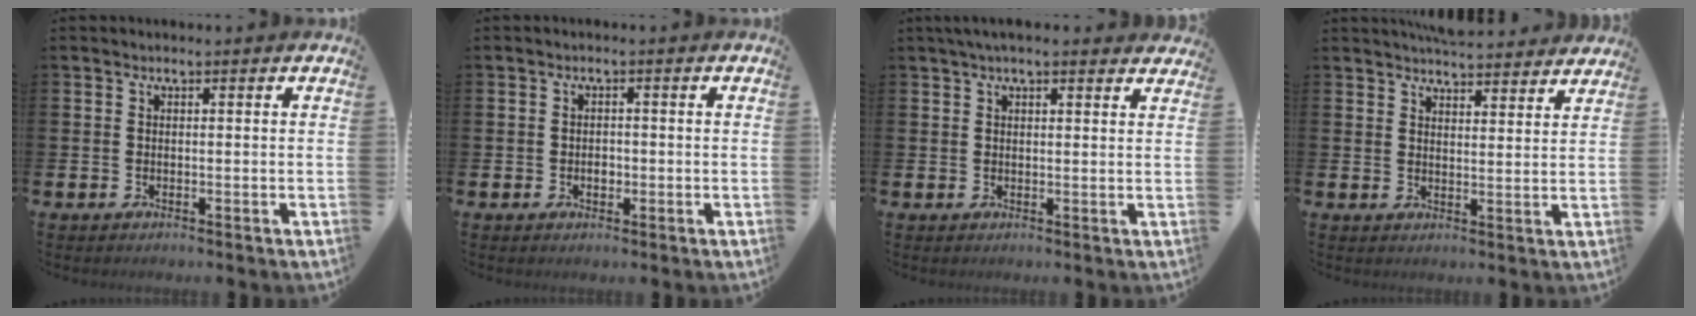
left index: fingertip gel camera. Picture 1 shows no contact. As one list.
[{"total": 1.4, "force": [-0.3, 1.1, 0.9], "torque": [-0.008, 0.002, -0.009]}, {"total": 2.9, "force": [2.6, 0.4, 1.3], "torque": [-0.030, -0.001, 0.046]}, {"total": 5.4, "force": [5.3, 0.5, 0.6], "torque": [-0.014, -0.028, 0.097]}]